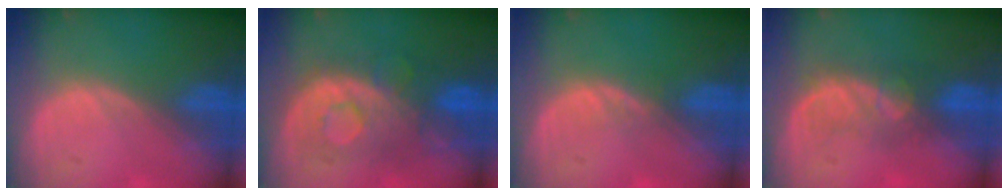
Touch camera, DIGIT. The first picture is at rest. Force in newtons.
{"total": 8.8, "press": 8.5, "slide": 2.2}
{"total": 1.1, "press": 1.0, "slide": 0.2}
{"total": 5.2, "press": 5.1, "slide": 1.3}